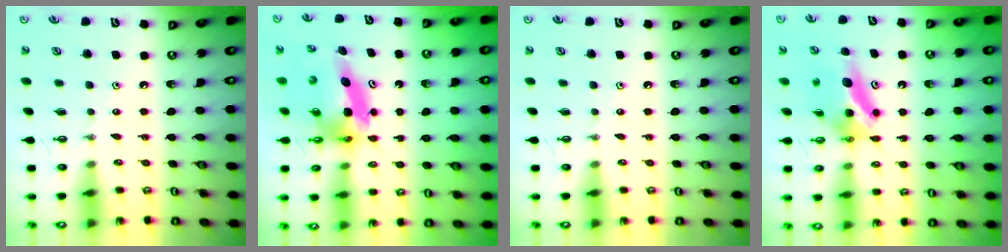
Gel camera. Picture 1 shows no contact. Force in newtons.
{"total": 6.9, "press": 6.9, "slide": 0.5}
{"total": 0.0}
{"total": 8.1, "press": 6.0, "slide": 5.4}